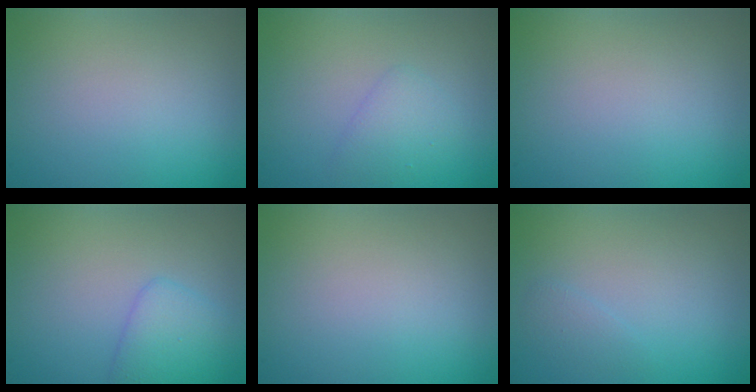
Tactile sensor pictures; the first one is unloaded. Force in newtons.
{"total": 1.7, "press": 1.7, "slide": 0.1}
{"total": 0.0}
{"total": 2.4, "press": 2.4, "slide": 0.1}
{"total": 0.0}
{"total": 0.9, "press": 0.9, "slide": 0.1}